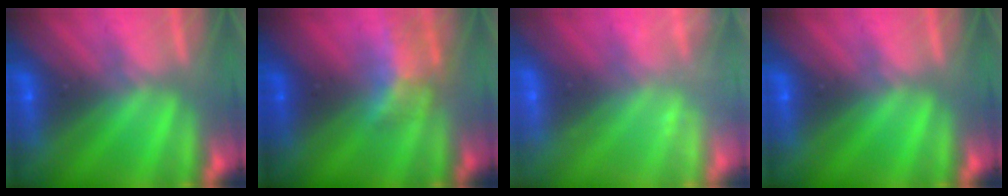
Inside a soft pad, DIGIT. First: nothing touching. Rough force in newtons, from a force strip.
{"total": 2.3}
{"total": 2.2}
{"total": 0.0}